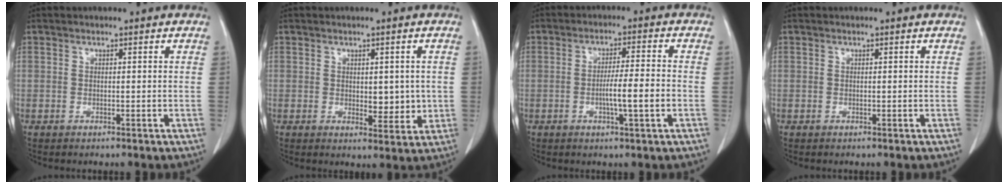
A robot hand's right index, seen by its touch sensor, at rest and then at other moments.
{"total": 4.4, "force": [0.2, 2.3, 3.7], "torque": [-0.040, -0.009, 0.009]}
{"total": 6.2, "force": [-1.5, 0.0, 6.0], "torque": [-0.101, -0.002, -0.025]}
{"total": 0.0}